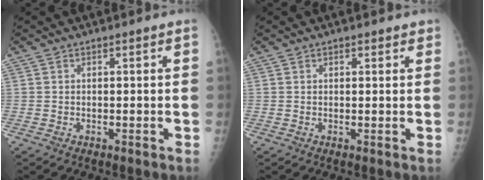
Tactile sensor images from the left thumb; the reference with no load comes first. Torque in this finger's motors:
{"motor_torque": [-0.21, 0.02, -0.54, -0.08, -0.03]}